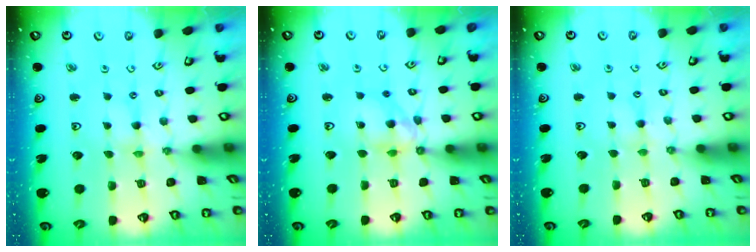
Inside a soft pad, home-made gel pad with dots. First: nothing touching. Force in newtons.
{"total": 9.3, "press": 9.3, "slide": 0.9}
{"total": 1.7, "press": 1.7, "slide": 0.2}